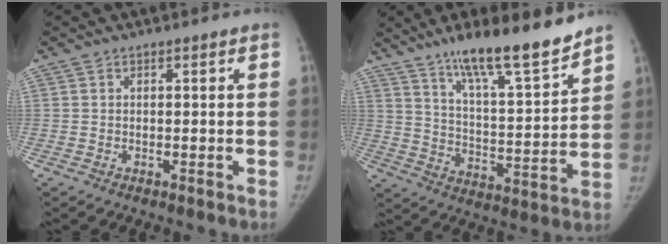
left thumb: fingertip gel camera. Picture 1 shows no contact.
{"total": 17.3, "force": [13.3, 2.6, 10.6], "torque": [-0.145, -0.084, 0.222]}